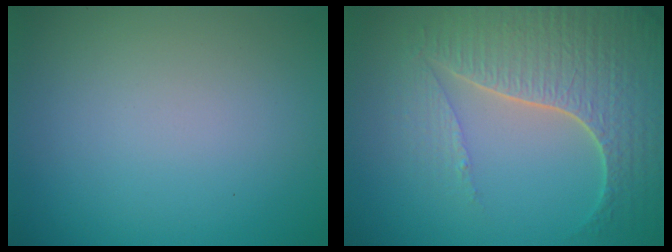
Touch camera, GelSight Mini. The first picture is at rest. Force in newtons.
{"total": 7.1, "press": 5.3, "slide": 4.6}